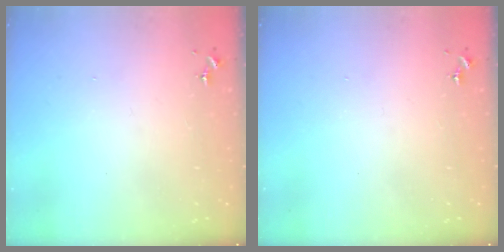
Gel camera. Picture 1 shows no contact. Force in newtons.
{"total": 0.0}